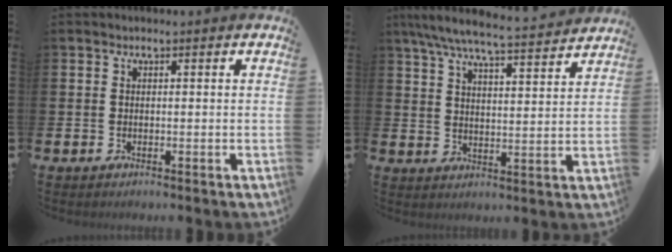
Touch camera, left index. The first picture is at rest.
{"total": 7.7, "force": [7.1, 0.5, 2.9], "torque": [-0.072, -0.048, 0.122]}